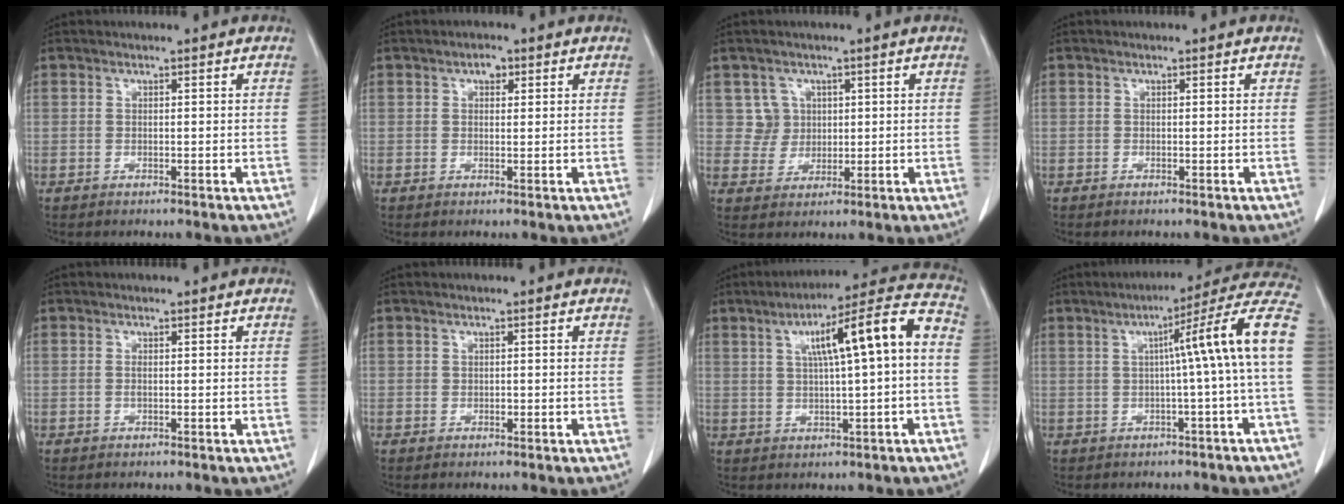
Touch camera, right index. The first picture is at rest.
{"total": 2.1, "force": [0.9, 1.3, 1.3], "torque": [-0.024, 0.008, 0.014]}
{"total": 4.2, "force": [1.3, 4.0, 0.0], "torque": [0.009, 0.011, 0.027]}
{"total": 0.0}
{"total": 0.8, "force": [-0.1, 0.3, 0.7], "torque": [-0.019, -0.001, 0.000]}
{"total": 0.8, "force": [-0.1, 0.6, 0.5], "torque": [-0.010, 0.001, 0.000]}
{"total": 13.7, "force": [2.0, 1.4, 13.5], "torque": [-0.199, 0.037, 0.031]}
{"total": 13.9, "force": [1.2, -1.2, 13.8], "torque": [-0.173, 0.035, 0.007]}